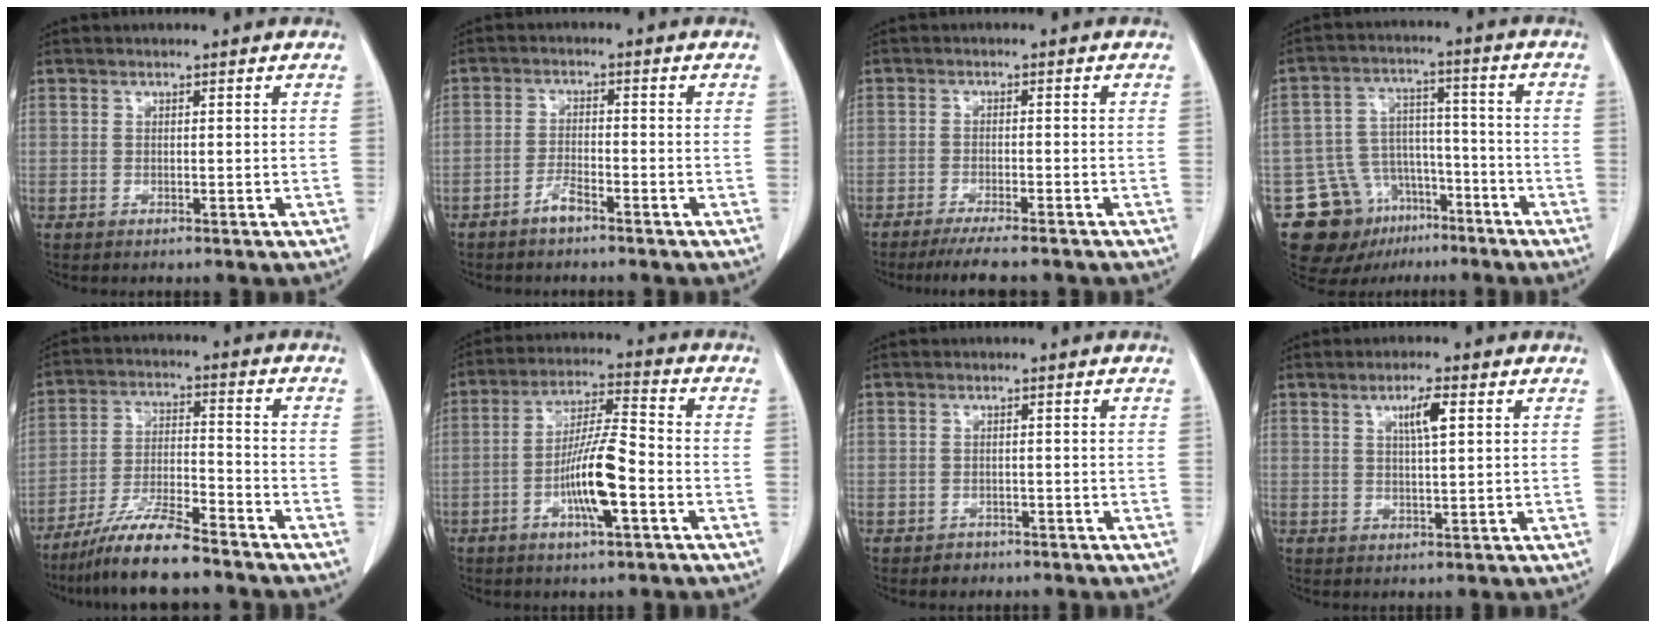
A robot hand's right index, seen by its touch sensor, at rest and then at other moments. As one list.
[{"total": 2.6, "force": [-2.1, 0.4, 1.5], "torque": [-0.030, 0.002, -0.042]}, {"total": 7.2, "force": [-6.2, 0.2, 3.7], "torque": [-0.047, -0.016, -0.096]}, {"total": 12.7, "force": [-7.9, 8.9, 4.3], "torque": [-0.073, 0.046, -0.119]}, {"total": 10.6, "force": [-8.8, 0.9, 5.8], "torque": [-0.109, -0.016, -0.161]}, {"total": 10.4, "force": [-3.4, 1.3, 9.7], "torque": [-0.185, 0.002, -0.064]}, {"total": 1.6, "force": [-1.0, 1.2, -0.2], "torque": [-0.002, 0.005, -0.017]}, {"total": 3.8, "force": [1.5, 0.4, 3.5], "torque": [-0.059, 0.000, 0.025]}]